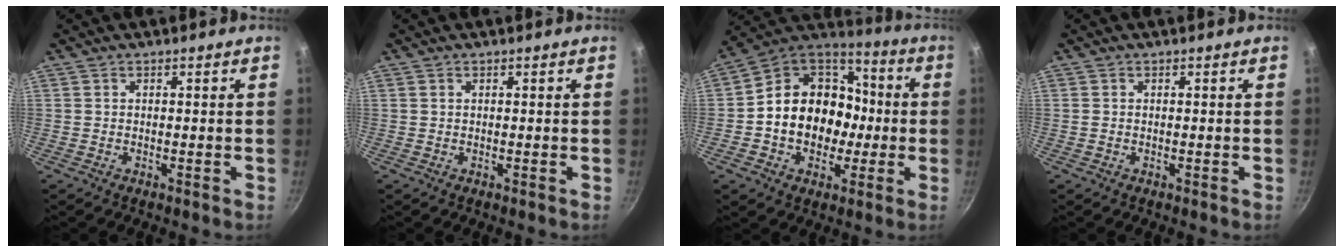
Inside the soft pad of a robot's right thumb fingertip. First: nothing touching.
{"total": 0.0}
{"total": 18.8, "force": [-1.6, 15.1, 11.0], "torque": [-0.148, 0.046, -0.033]}
{"total": 0.5, "force": [-0.1, 0.4, 0.2], "torque": [-0.004, 0.001, -0.001]}